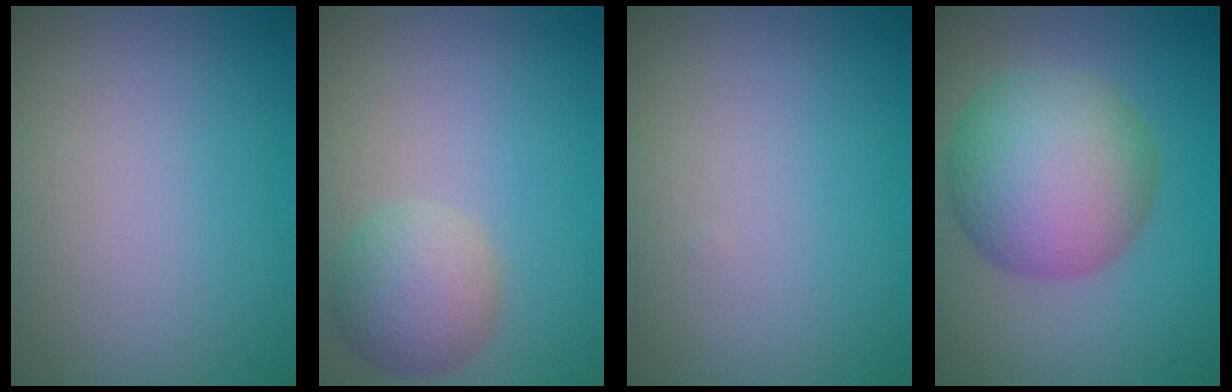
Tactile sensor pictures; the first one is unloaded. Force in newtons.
{"total": 3.4, "press": 3.4, "slide": 0.1}
{"total": 0.0}
{"total": 8.5, "press": 8.5, "slide": 0.3}